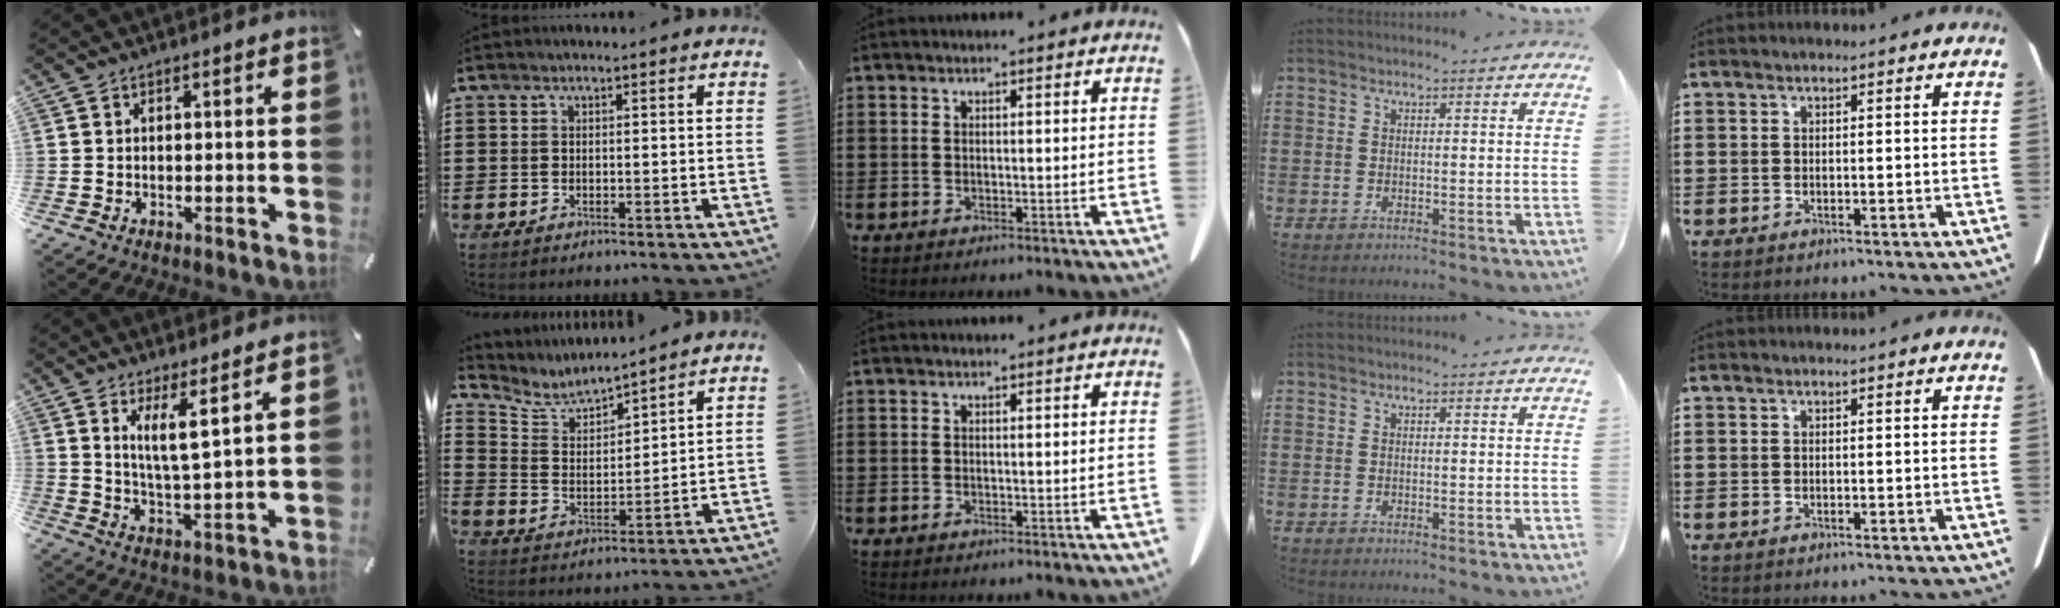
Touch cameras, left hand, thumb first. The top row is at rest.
{"thumb": {"total": 7.3, "force": [4.6, 0.5, 5.7], "torque": [-0.110, -0.022, 0.075]}, "index": {"total": 4.9, "force": [4.7, 1.0, 1.3], "torque": [-0.054, -0.029, 0.076]}}